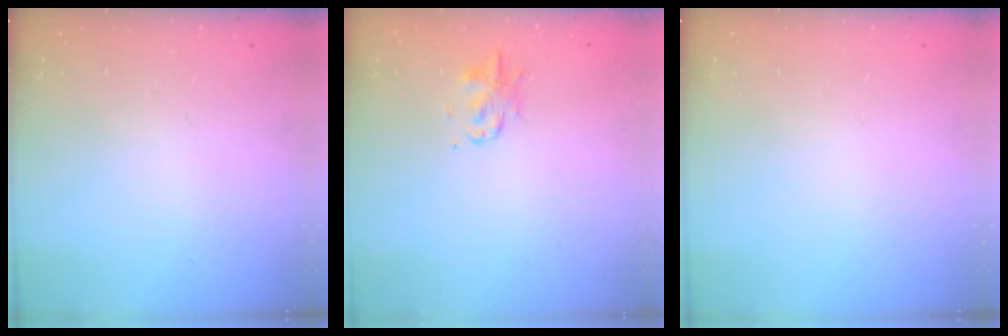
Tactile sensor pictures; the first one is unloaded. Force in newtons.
{"total": 2.4, "press": 2.4, "slide": 0.3}
{"total": 0.0}